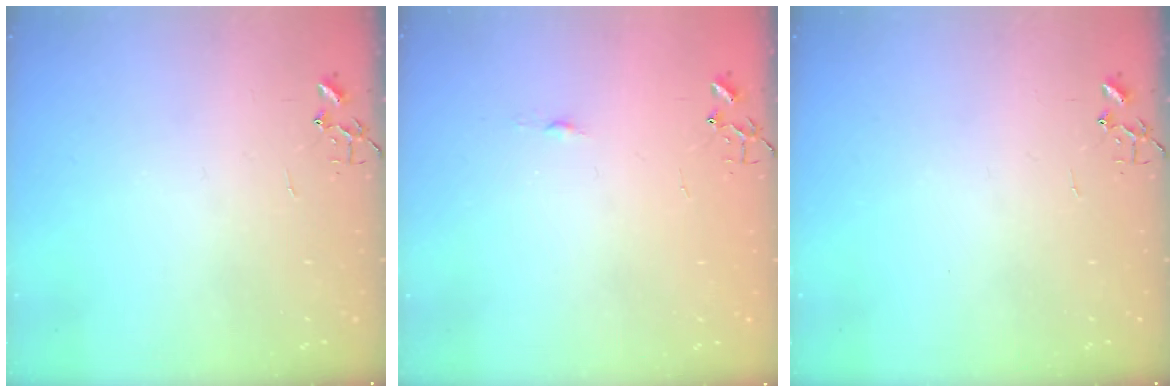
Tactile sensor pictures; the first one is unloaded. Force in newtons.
{"total": 3.3, "press": 3.3, "slide": 0.4}
{"total": 0.0}